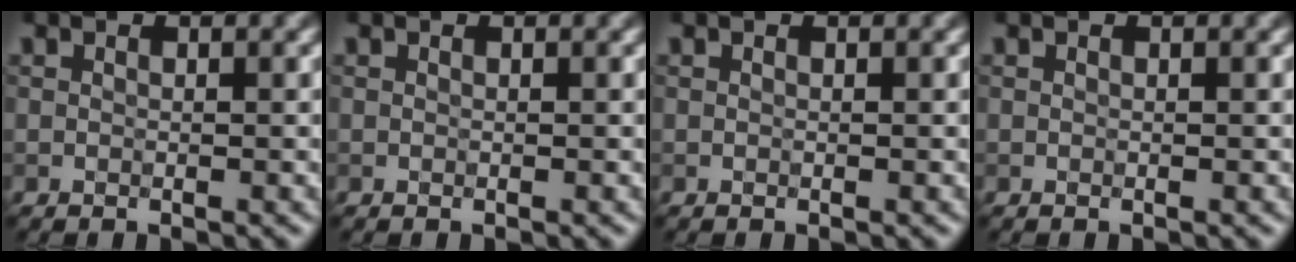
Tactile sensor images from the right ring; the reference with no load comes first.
{"total": 0.0}
{"total": 0.0}
{"total": 0.0}